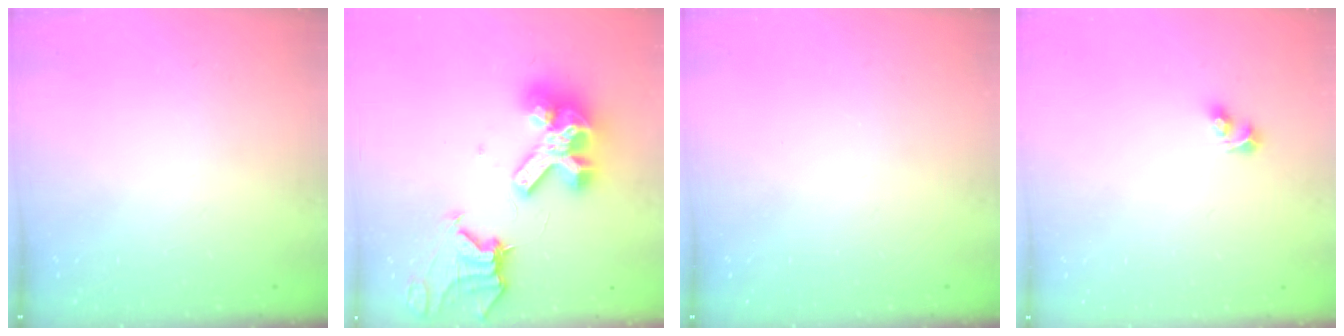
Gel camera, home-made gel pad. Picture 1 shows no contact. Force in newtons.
{"total": 17.9, "press": 17.8, "slide": 2.2}
{"total": 0.0}
{"total": 3.5, "press": 3.1, "slide": 1.6}